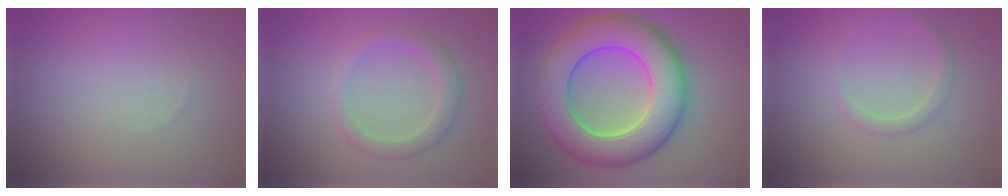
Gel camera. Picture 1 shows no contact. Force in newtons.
{"total": 2.6, "press": 2.6, "slide": 0.1}
{"total": 11.4, "press": 11.4, "slide": 0.7}
{"total": 1.5, "press": 1.5, "slide": 0.2}